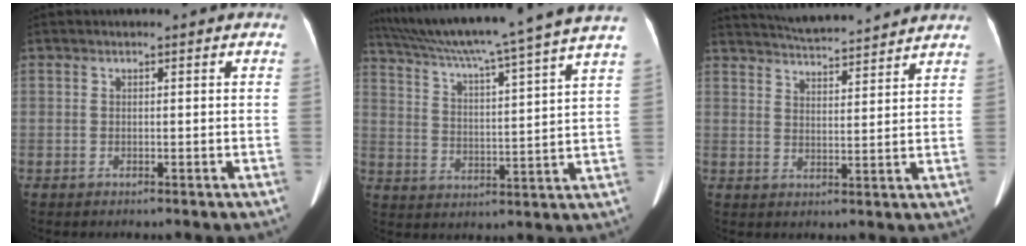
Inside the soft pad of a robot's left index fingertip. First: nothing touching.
{"total": 23.4, "force": [20.0, -2.1, 11.9], "torque": [-0.205, -0.018, 0.283]}
{"total": 13.0, "force": [12.2, 0.8, 4.4], "torque": [-0.080, 0.016, 0.177]}